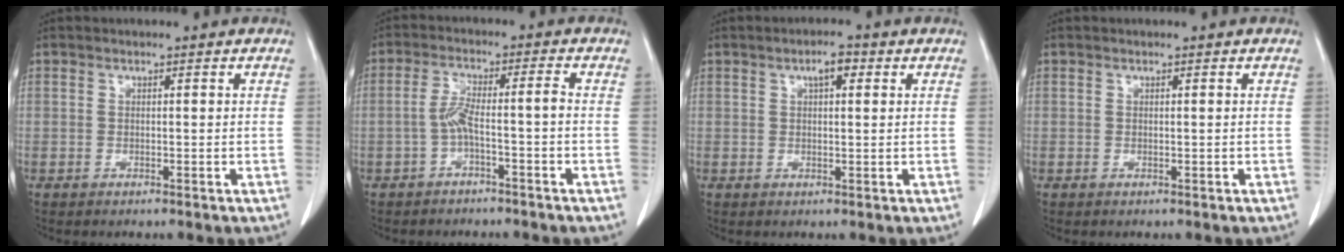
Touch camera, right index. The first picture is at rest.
{"total": 4.5, "force": [-1.8, 0.0, 4.1], "torque": [-0.085, 0.022, -0.030]}
{"total": 2.9, "force": [1.2, 0.9, 2.4], "torque": [-0.043, 0.008, 0.018]}
{"total": 0.0}